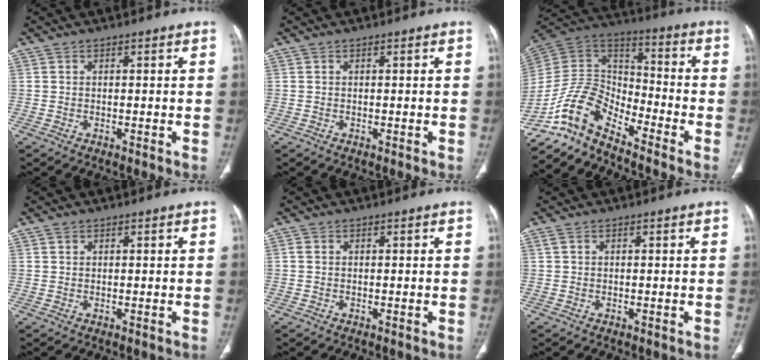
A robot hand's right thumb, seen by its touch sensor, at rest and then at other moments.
{"total": 0.0}
{"total": 11.0, "force": [-9.3, 3.8, 4.4], "torque": [-0.080, 0.093, -0.191]}
{"total": 0.7, "force": [0.5, 0.5, 0.2], "torque": [0.000, -0.002, 0.008]}
{"total": 0.7, "force": [0.1, 0.5, 0.5], "torque": [-0.009, 0.004, 0.003]}
{"total": 0.9, "force": [0.5, 0.5, 0.6], "torque": [-0.016, 0.008, 0.011]}